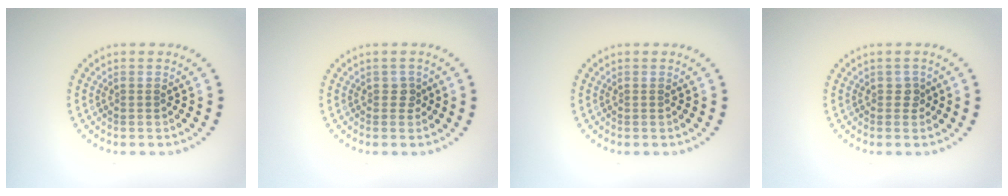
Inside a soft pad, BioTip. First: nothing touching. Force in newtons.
{"total": 1.0, "press": 0.9, "slide": 0.4}
{"total": 0.0}
{"total": 1.0, "press": 0.9, "slide": 0.4}